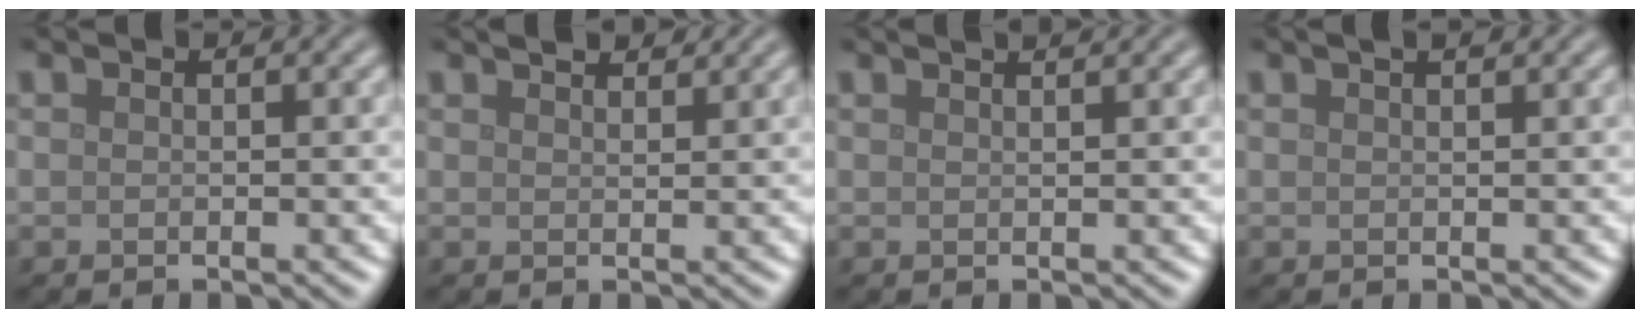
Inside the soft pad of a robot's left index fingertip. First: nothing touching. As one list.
[{"total": 2.4, "force": [2.2, 0.4, 0.8], "torque": [-0.009, -0.001, 0.031]}, {"total": 3.0, "force": [2.2, 1.2, 1.6], "torque": [0.001, 0.015, -0.006]}, {"total": 2.6, "force": [1.7, 1.1, 1.6], "torque": [-0.004, 0.008, -0.002]}]